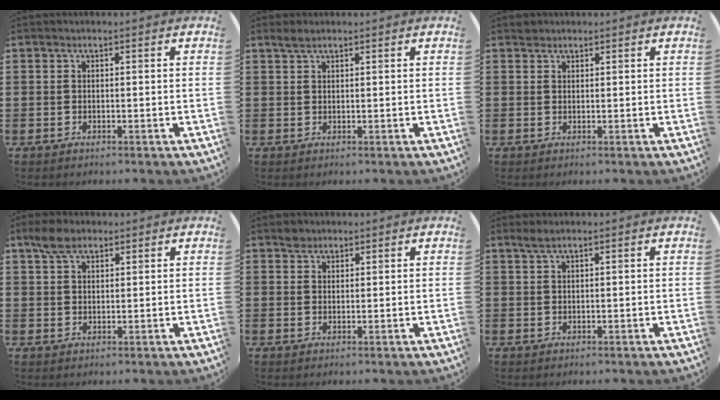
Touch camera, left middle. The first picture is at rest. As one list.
[{"total": 1.3, "force": [1.2, 0.3, 0.5], "torque": [-0.013, 0.003, 0.022]}, {"total": 0.7, "force": [0.7, 0.3, -0.1], "torque": [0.008, -0.001, 0.012]}, {"total": 3.6, "force": [2.7, 1.7, 1.6], "torque": [-0.028, 0.004, 0.050]}, {"total": 1.5, "force": [1.3, 0.7, 0.1], "torque": [0.005, -0.001, 0.025]}, {"total": 1.3, "force": [1.0, 0.1, 0.8], "torque": [-0.017, 0.003, 0.017]}]